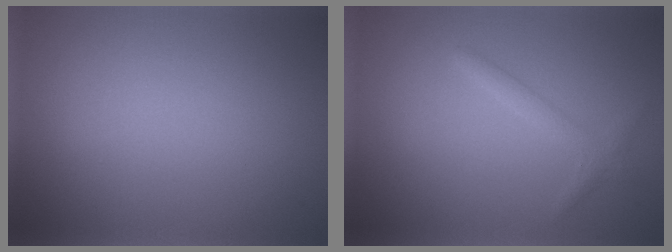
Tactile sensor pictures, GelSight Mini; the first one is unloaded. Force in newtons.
{"total": 1.4, "press": 1.4, "slide": 0.1}